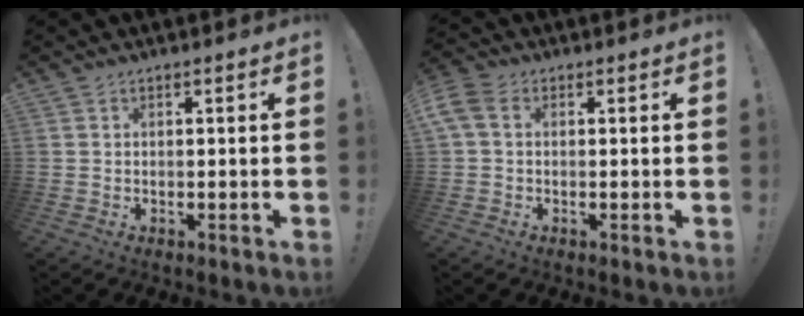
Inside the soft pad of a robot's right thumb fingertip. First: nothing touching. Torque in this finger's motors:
{"motor_torque": [1.52, 1.62, 1.59, 0.05, 0.34]}